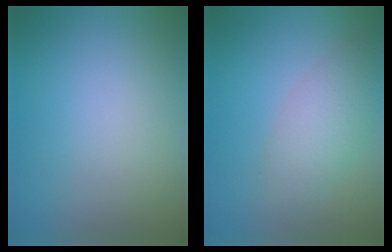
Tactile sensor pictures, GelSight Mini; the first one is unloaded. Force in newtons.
{"total": 3.4, "press": 3.4, "slide": 0.1}